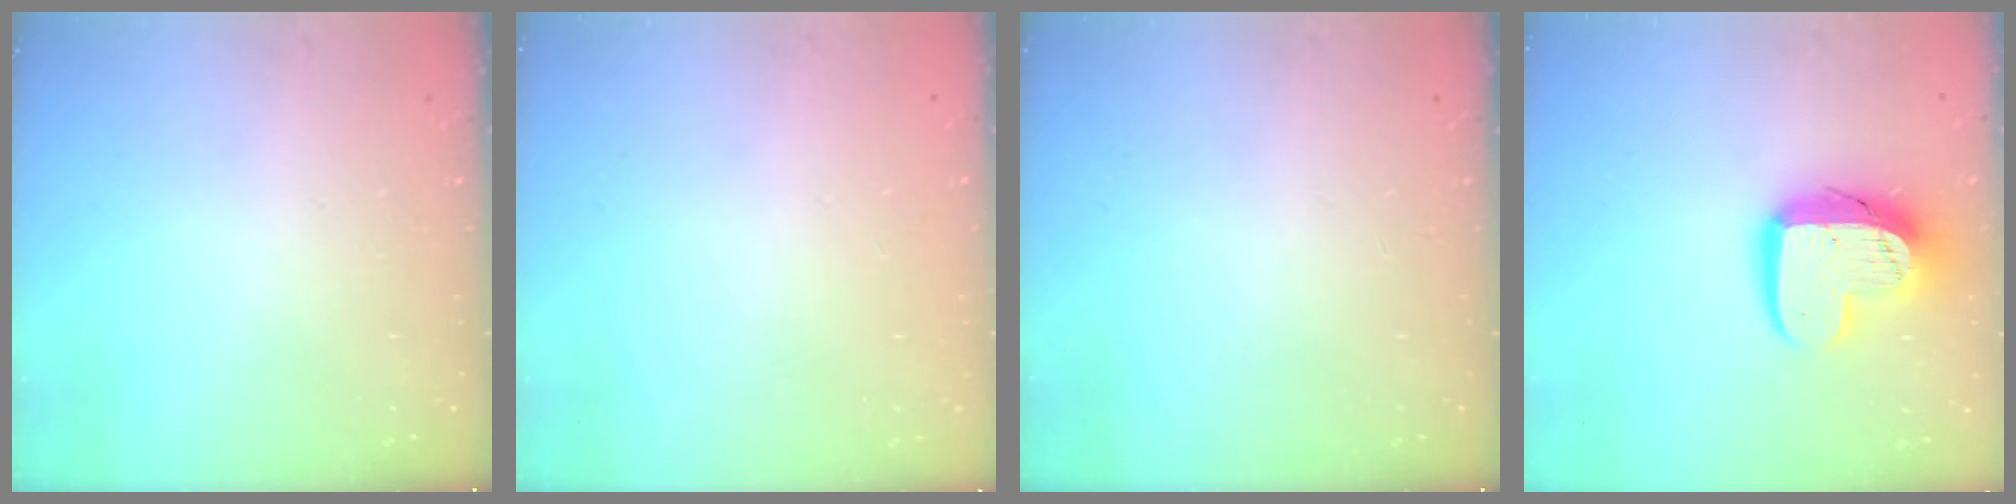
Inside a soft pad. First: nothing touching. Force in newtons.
{"total": 0.5, "press": 0.5, "slide": 0.1}
{"total": 0.0}
{"total": 14.4, "press": 14.3, "slide": 1.4}